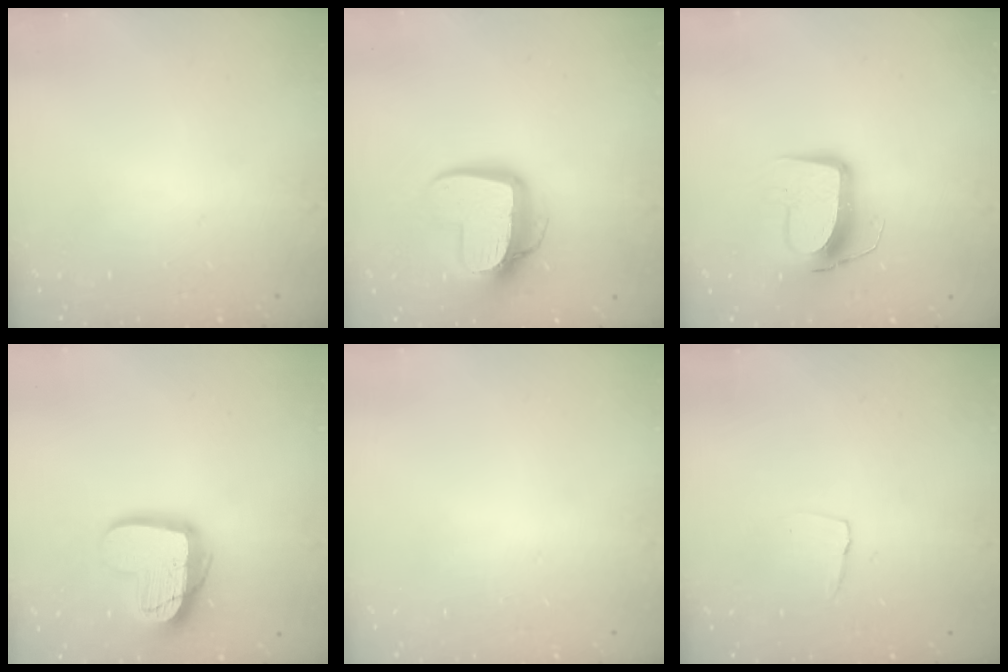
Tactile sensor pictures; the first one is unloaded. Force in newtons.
{"total": 14.1, "press": 14.0, "slide": 1.2}
{"total": 11.8, "press": 11.7, "slide": 1.1}
{"total": 15.9, "press": 15.9, "slide": 1.3}
{"total": 0.0}
{"total": 3.6, "press": 3.6, "slide": 0.3}